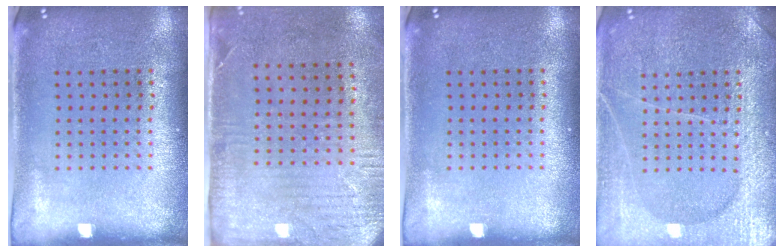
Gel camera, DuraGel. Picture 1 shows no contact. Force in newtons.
{"total": 2.9, "press": 2.3, "slide": 1.7}
{"total": 0.0}
{"total": 4.0, "press": 3.9, "slide": 0.5}